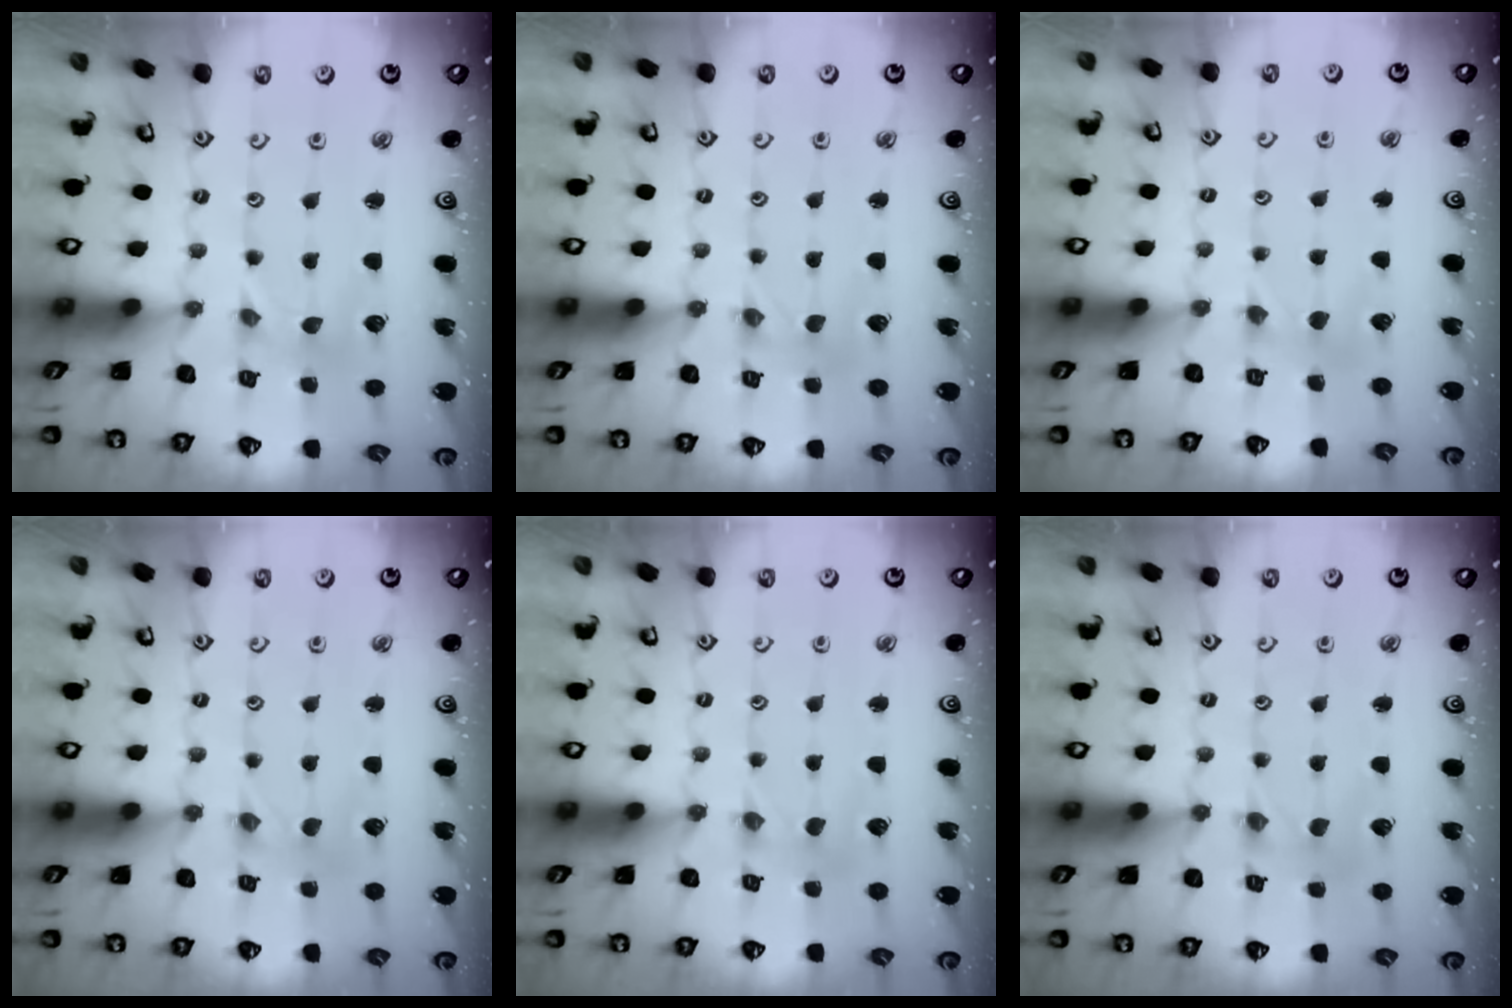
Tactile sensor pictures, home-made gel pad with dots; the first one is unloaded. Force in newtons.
{"total": 0.0}
{"total": 2.5, "press": 2.5, "slide": 0.3}
{"total": 0.9, "press": 0.9, "slide": 0.1}
{"total": 2.5, "press": 2.4, "slide": 0.6}
{"total": 0.5, "press": 0.5, "slide": 0.1}